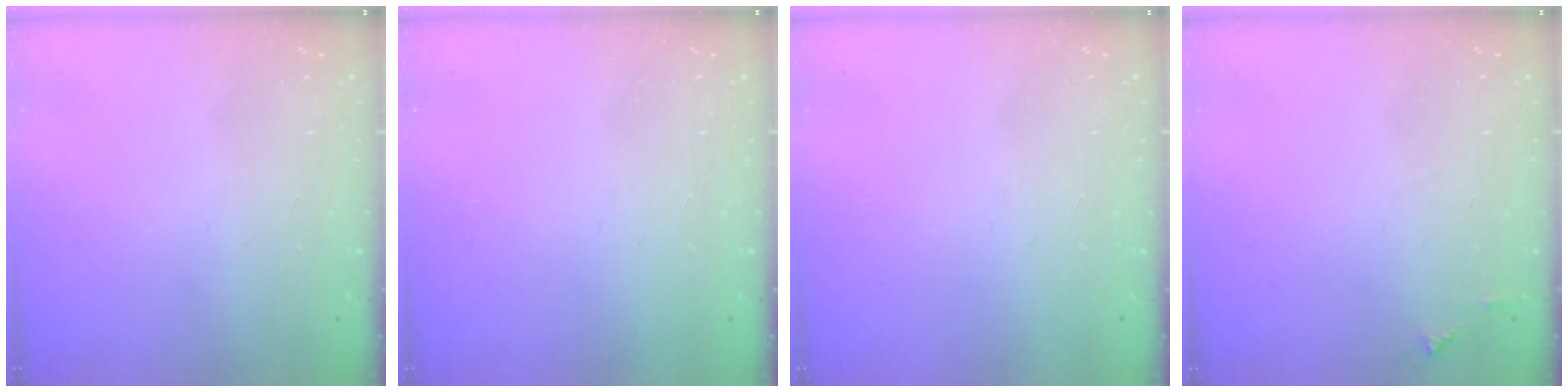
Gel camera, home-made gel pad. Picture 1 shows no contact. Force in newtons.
{"total": 1.5, "press": 1.5, "slide": 0.1}
{"total": 1.7, "press": 1.7, "slide": 0.1}
{"total": 3.5, "press": 3.4, "slide": 0.5}